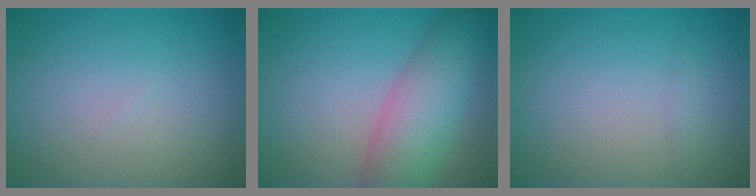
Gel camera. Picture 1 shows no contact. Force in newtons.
{"total": 6.9, "press": 6.9, "slide": 0.2}
{"total": 0.6, "press": 0.6, "slide": 0.1}